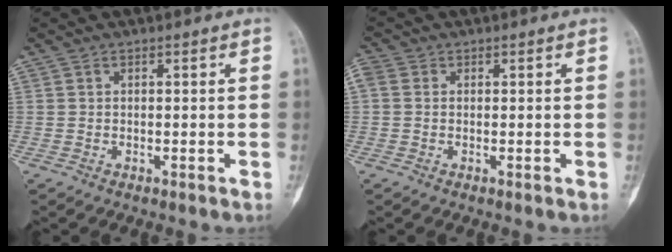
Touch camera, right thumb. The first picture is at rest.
{"total": 2.0, "force": [0.5, 1.4, 1.4], "torque": [-0.041, 0.009, 0.006]}